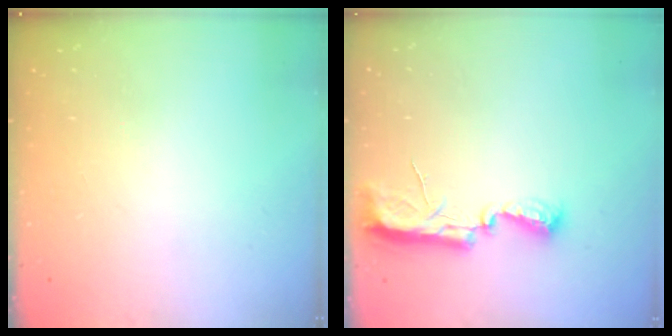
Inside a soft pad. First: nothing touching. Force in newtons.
{"total": 10.5, "press": 9.1, "slide": 5.2}